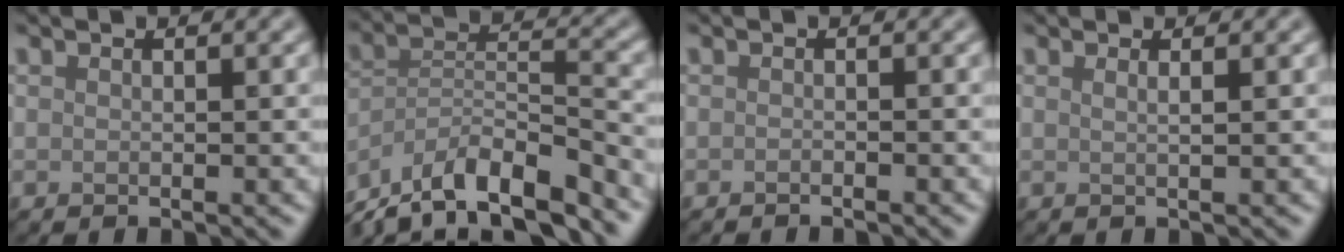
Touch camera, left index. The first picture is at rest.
{"total": 11.4, "force": [-9.3, 2.9, 5.9], "torque": [-0.111, 0.012, -0.162]}
{"total": 0.7, "force": [-0.6, 0.1, 0.2], "torque": [-0.002, -0.001, -0.011]}
{"total": 1.5, "force": [0.6, 0.7, 1.1], "torque": [-0.003, -0.002, -0.005]}